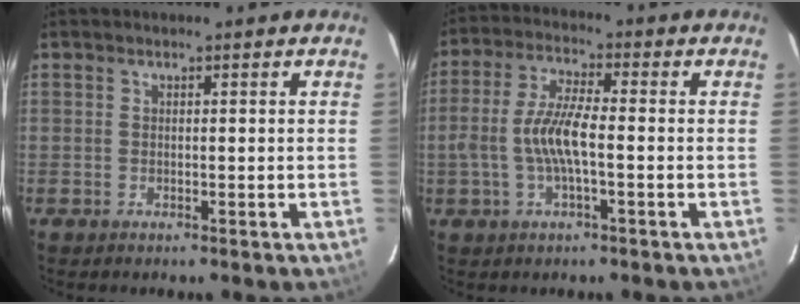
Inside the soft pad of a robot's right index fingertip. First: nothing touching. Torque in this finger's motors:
{"motor_torque": [0.42, -0.22, 0.30, 0.15]}